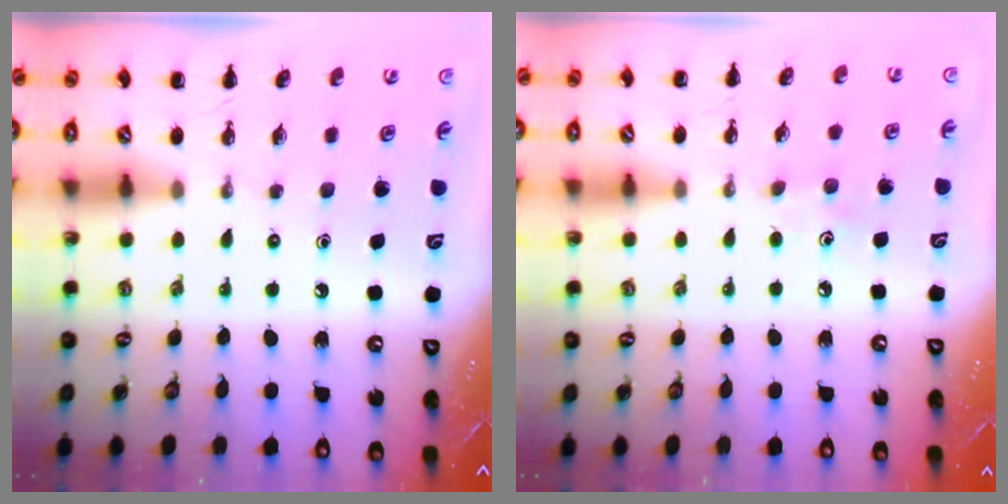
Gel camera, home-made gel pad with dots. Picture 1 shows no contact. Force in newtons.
{"total": 3.7, "press": 3.5, "slide": 1.2}